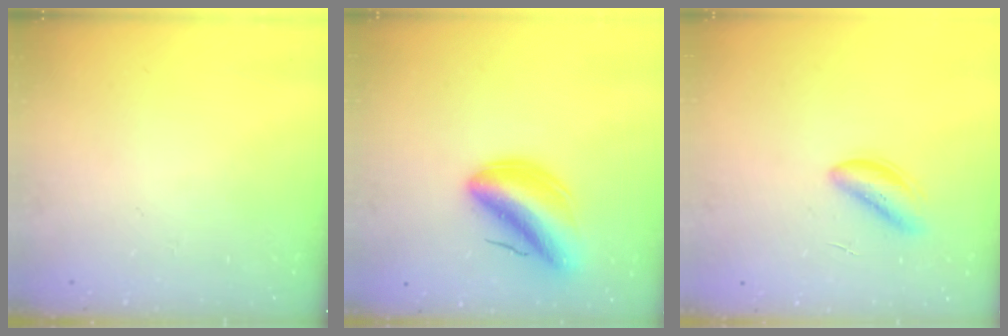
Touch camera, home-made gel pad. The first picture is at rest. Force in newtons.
{"total": 10.6, "press": 10.2, "slide": 3.0}
{"total": 2.7, "press": 2.7, "slide": 0.3}